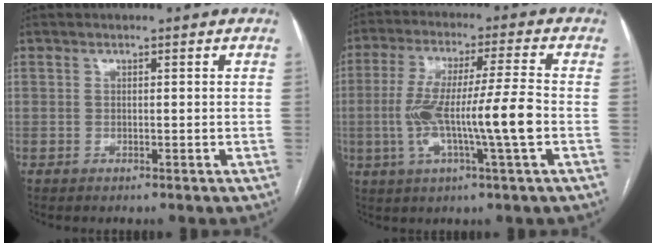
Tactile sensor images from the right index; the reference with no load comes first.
{"total": 12.7, "force": [-2.2, -0.2, 12.5], "torque": [-0.244, 0.006, -0.042]}